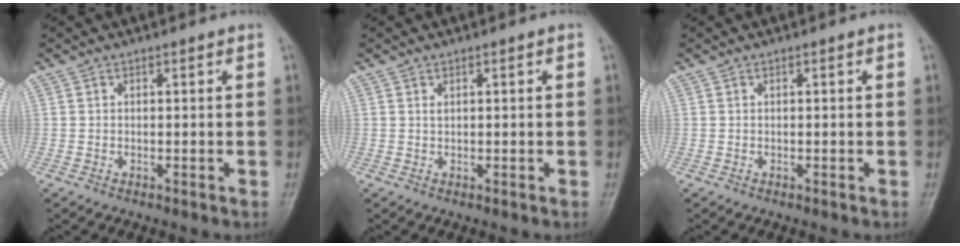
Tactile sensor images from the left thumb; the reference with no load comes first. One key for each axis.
{"total": 0.8, "fx": 0.3, "fy": 0.4, "fz": 0.7, "tx": -0.012, "ty": 0.006, "tz": 0.009}
{"total": 0.0}